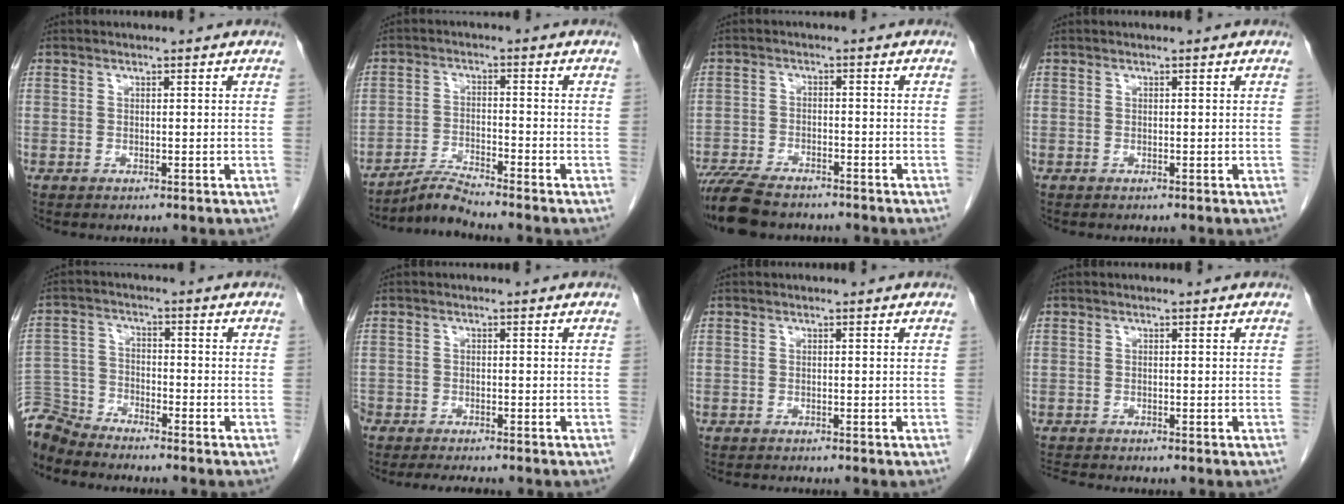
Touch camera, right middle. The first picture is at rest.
{"total": 4.4, "force": [-4.1, -1.2, 0.6], "torque": [-0.017, -0.018, -0.080]}
{"total": 9.3, "force": [-8.0, 2.5, 4.0], "torque": [-0.070, -0.015, -0.132]}
{"total": 0.0}
{"total": 7.1, "force": [-7.1, 0.4, 0.0], "torque": [-0.005, 0.000, -0.143]}
{"total": 5.5, "force": [-4.9, 1.0, 2.1], "torque": [-0.027, -0.012, -0.078]}
{"total": 1.0, "force": [-1.0, -0.2, 0.1], "torque": [-0.004, -0.003, -0.016]}
{"total": 2.1, "force": [-2.1, -0.1, 0.3], "torque": [-0.008, -0.011, -0.037]}